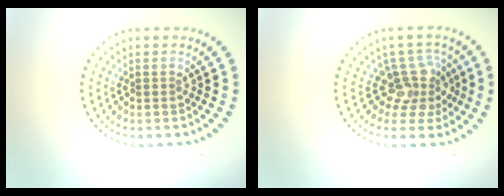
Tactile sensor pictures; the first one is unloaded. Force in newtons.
{"total": 3.3, "press": 2.5, "slide": 2.1}